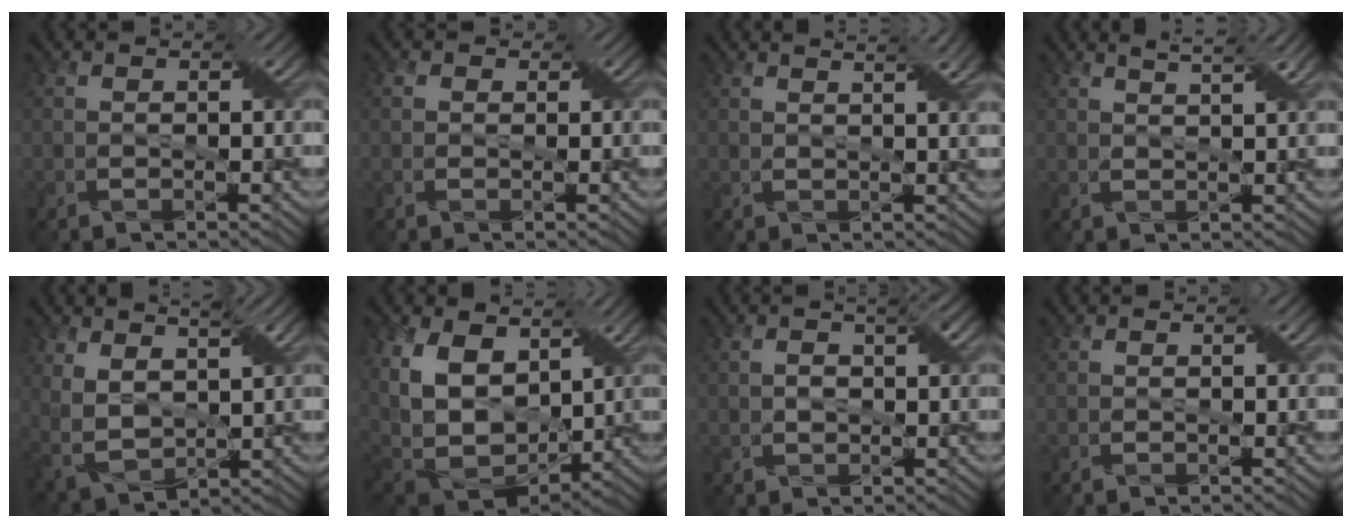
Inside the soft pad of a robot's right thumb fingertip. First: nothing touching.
{"total": 1.1, "force": [0.4, 1.1, 0.2], "torque": [-0.002, -0.001, -0.001]}
{"total": 4.4, "force": [2.8, 1.1, 3.2], "torque": [-0.042, 0.013, 0.025]}
{"total": 3.3, "force": [2.4, 0.5, 2.3], "torque": [-0.031, 0.005, 0.031]}
{"total": 6.8, "force": [3.4, 3.5, 4.7], "torque": [-0.128, -0.002, 0.068]}
{"total": 13.7, "force": [4.5, 8.9, 9.4], "torque": [-0.238, 0.004, 0.091]}
{"total": 2.9, "force": [0.7, 1.3, 2.5], "torque": [-0.049, 0.009, 0.012]}
{"total": 0.0}